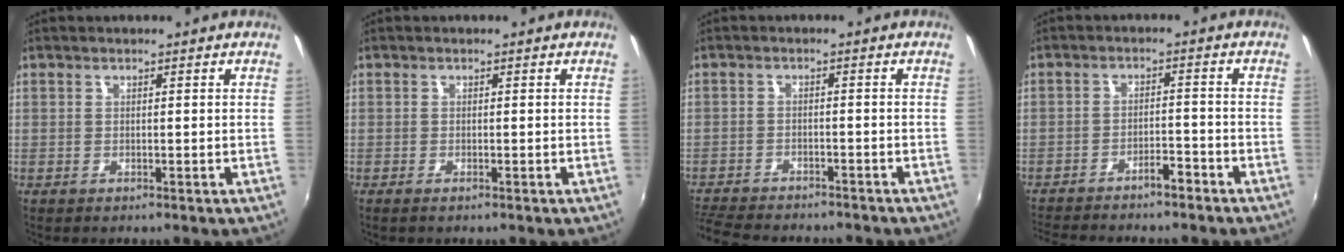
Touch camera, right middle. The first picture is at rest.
{"total": 0.9, "force": [-0.7, 0.1, 0.5], "torque": [-0.010, -0.004, -0.013]}
{"total": 11.7, "force": [-10.4, 2.9, 4.3], "torque": [-0.113, -0.016, -0.166]}
{"total": 8.1, "force": [-7.3, 1.4, 3.1], "torque": [-0.071, 0.007, -0.111]}